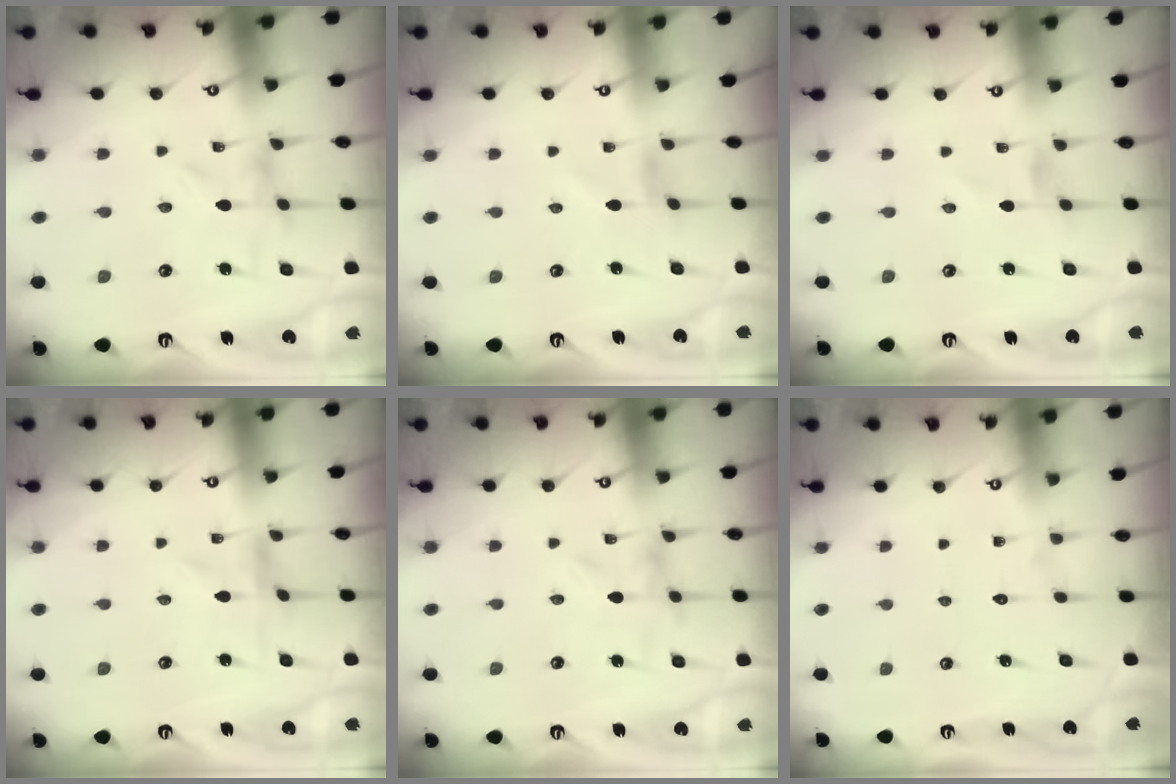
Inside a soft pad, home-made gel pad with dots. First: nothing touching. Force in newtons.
{"total": 0.0}
{"total": 0.0}
{"total": 0.0}
{"total": 0.0}
{"total": 1.6, "press": 1.6, "slide": 0.2}